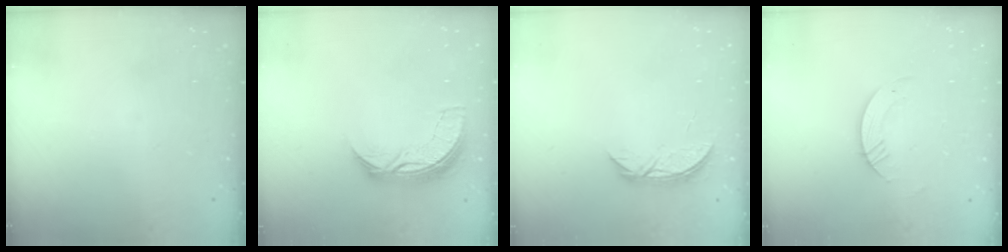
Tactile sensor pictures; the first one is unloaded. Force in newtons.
{"total": 7.9, "press": 7.9, "slide": 0.5}
{"total": 5.2, "press": 5.2, "slide": 0.6}
{"total": 3.2, "press": 3.2, "slide": 0.3}